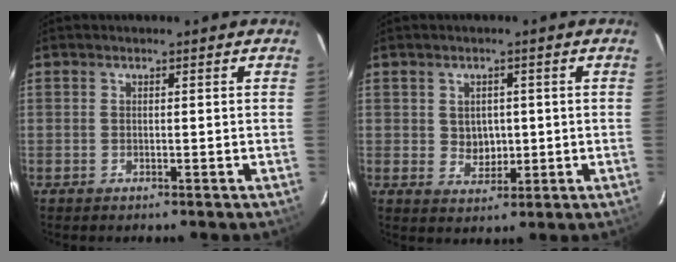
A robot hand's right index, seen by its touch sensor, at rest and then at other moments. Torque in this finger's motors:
{"motor_torque": [0.04, 0.03, 0.01, 0.00]}